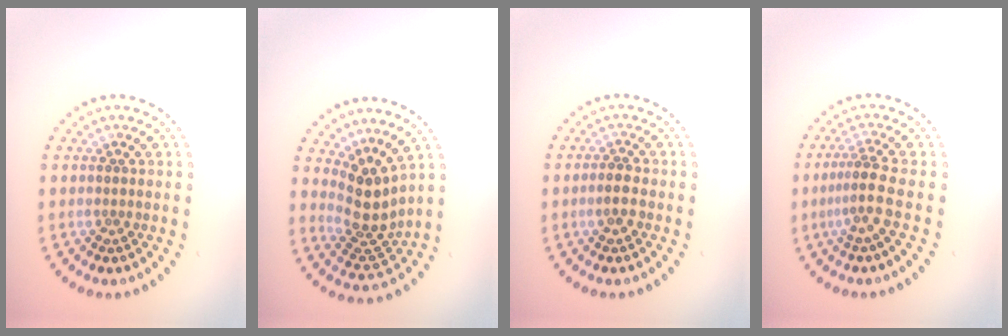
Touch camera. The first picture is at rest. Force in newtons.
{"total": 3.9, "press": 2.9, "slide": 2.6}
{"total": 1.9, "press": 1.8, "slide": 0.5}
{"total": 2.8, "press": 2.0, "slide": 2.0}